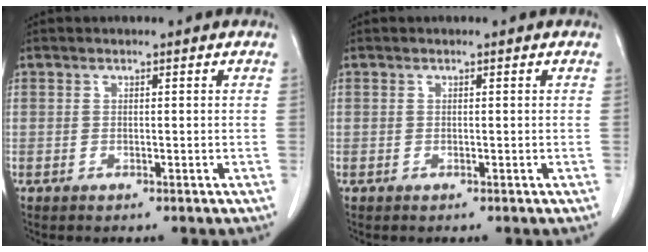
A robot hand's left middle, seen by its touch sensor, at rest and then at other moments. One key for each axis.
{"total": 0.0}